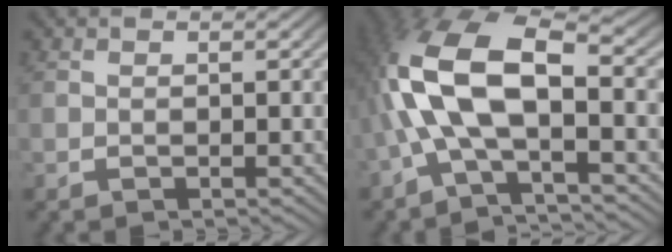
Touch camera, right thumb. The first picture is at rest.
{"total": 11.9, "force": [0.0, 6.7, 9.8], "torque": [-0.219, -0.017, 0.003]}